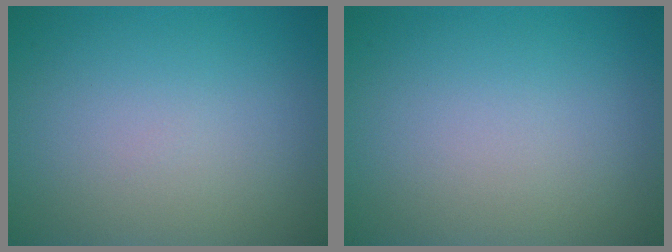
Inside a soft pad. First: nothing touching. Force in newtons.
{"total": 0.0}